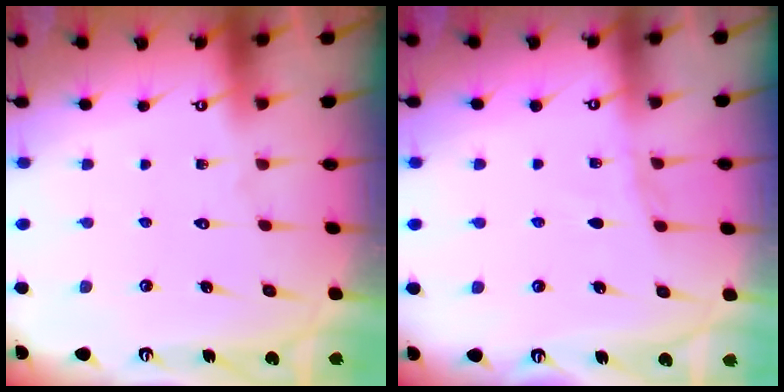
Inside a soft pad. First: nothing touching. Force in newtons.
{"total": 4.1, "press": 4.0, "slide": 0.4}